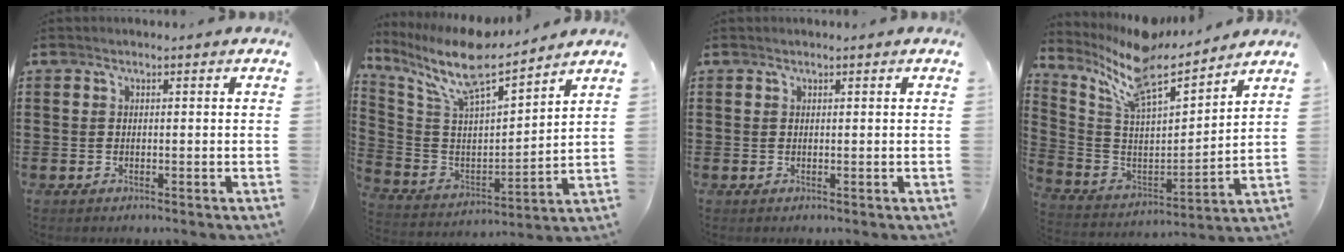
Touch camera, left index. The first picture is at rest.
{"total": 10.3, "force": [8.1, 2.3, 5.9], "torque": [-0.150, -0.048, 0.137]}
{"total": 0.0}
{"total": 10.4, "force": [8.5, 2.6, 5.5], "torque": [-0.143, -0.048, 0.144]}